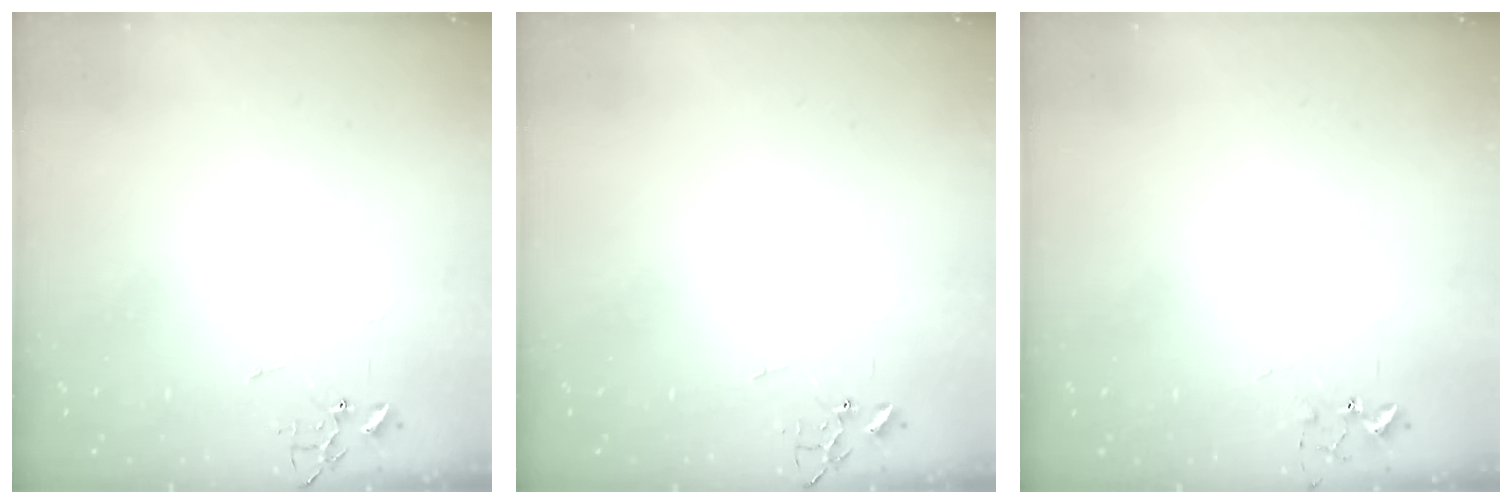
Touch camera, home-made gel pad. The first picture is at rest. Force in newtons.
{"total": 0.0}
{"total": 5.8, "press": 5.7, "slide": 0.7}